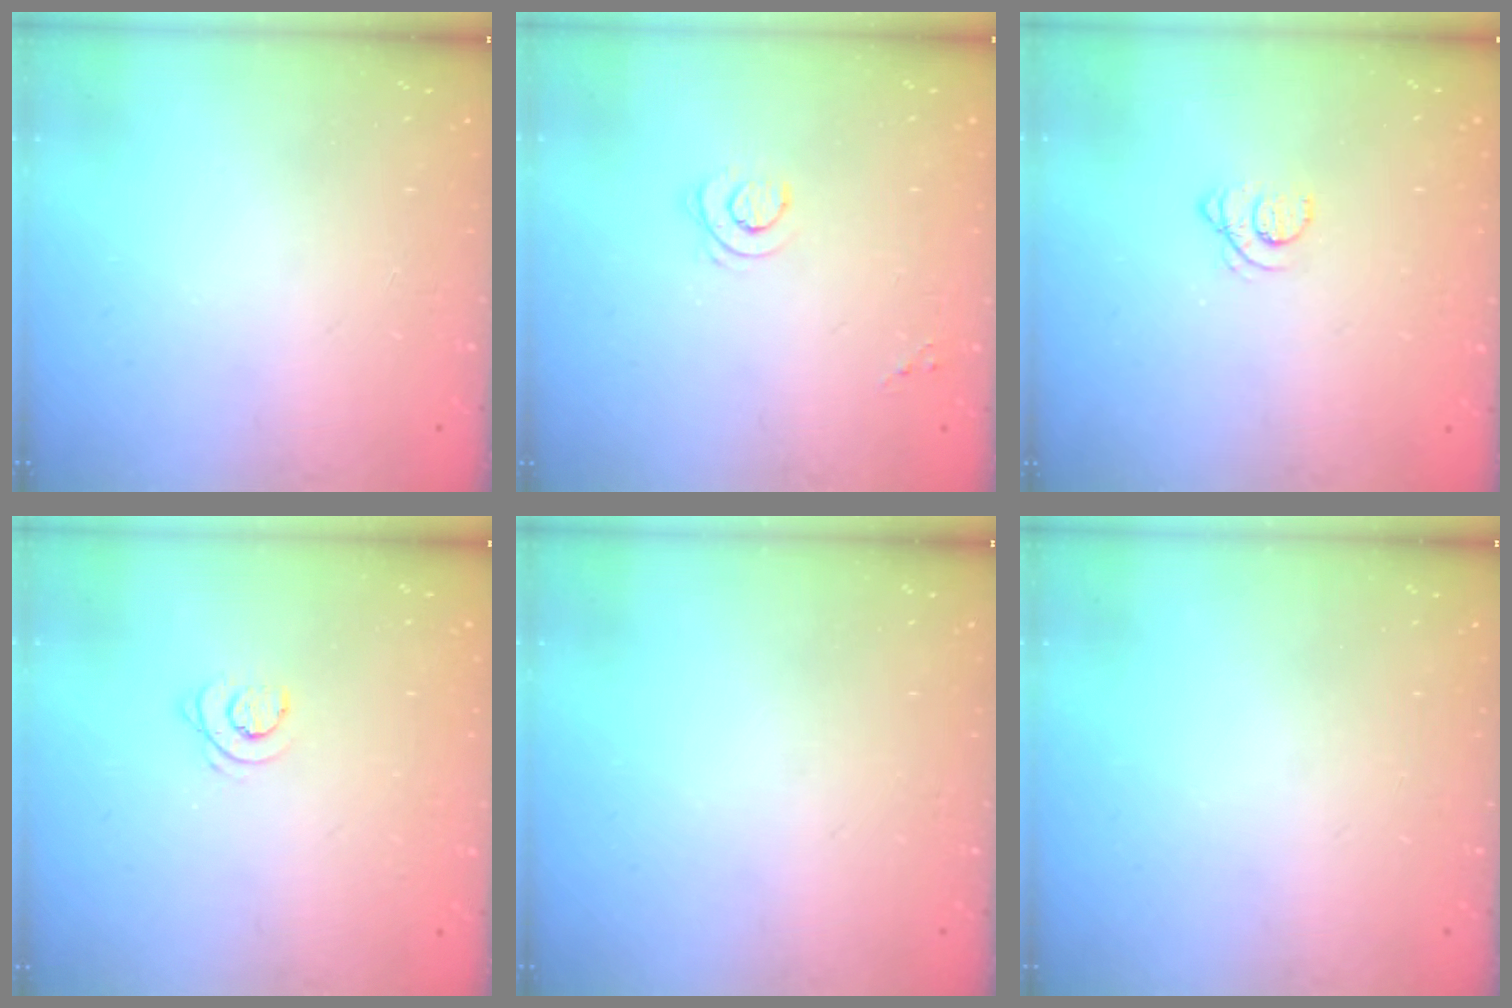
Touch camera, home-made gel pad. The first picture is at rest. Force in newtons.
{"total": 5.7, "press": 5.7, "slide": 0.8}
{"total": 1.6, "press": 1.6, "slide": 0.2}
{"total": 4.0, "press": 3.9, "slide": 0.5}
{"total": 0.0}
{"total": 0.0}